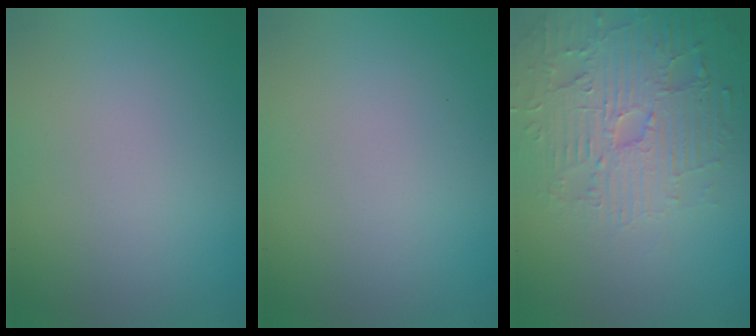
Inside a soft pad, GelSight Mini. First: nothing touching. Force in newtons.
{"total": 0.0}
{"total": 4.8, "press": 4.7, "slide": 0.6}